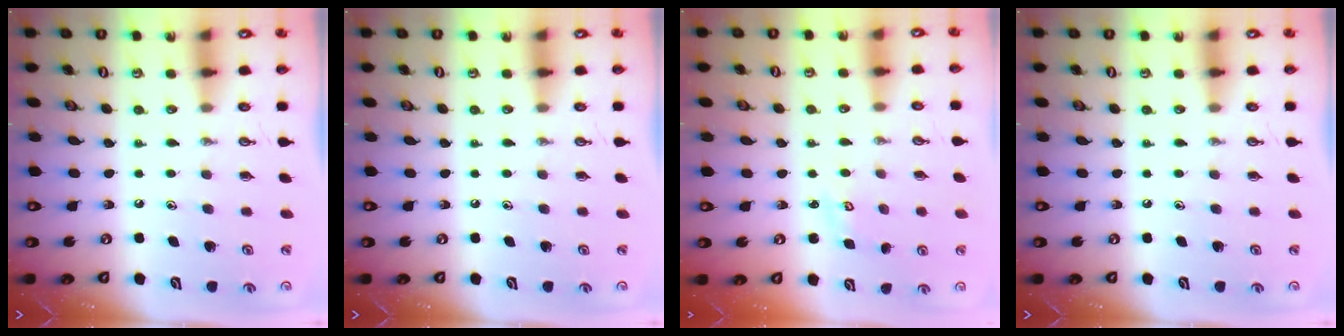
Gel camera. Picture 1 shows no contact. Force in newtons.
{"total": 0.0}
{"total": 2.5, "press": 2.5, "slide": 0.2}
{"total": 0.0}